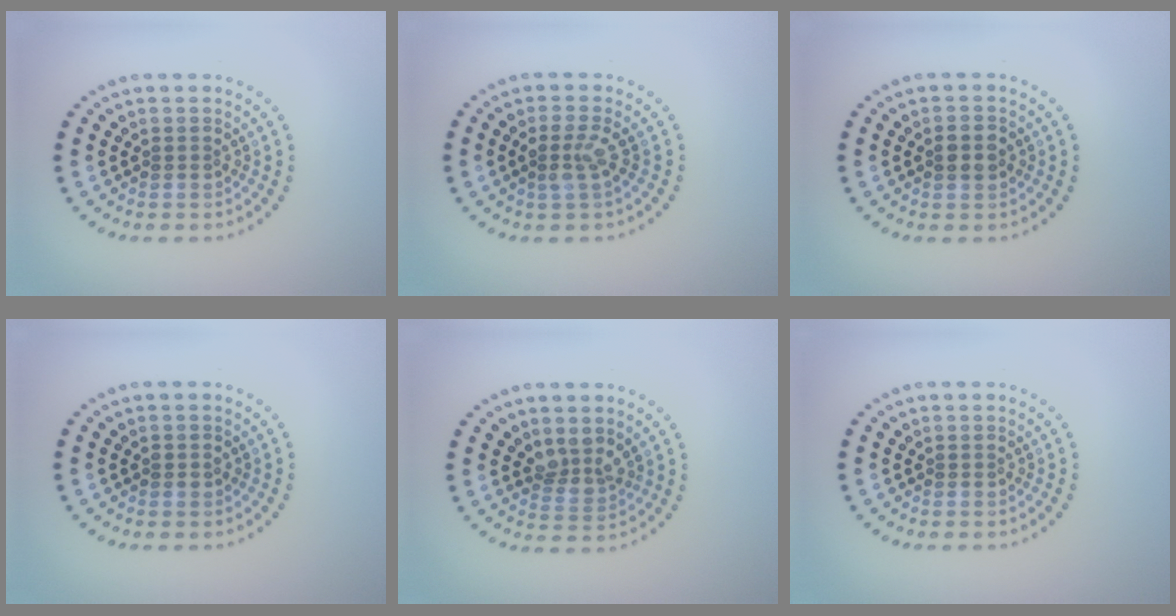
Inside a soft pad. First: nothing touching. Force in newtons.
{"total": 2.0, "press": 1.7, "slide": 0.9}
{"total": 2.4, "press": 2.4, "slide": 0.1}
{"total": 0.9, "press": 0.9, "slide": 0.1}
{"total": 2.3, "press": 2.0, "slide": 1.1}
{"total": 0.0}